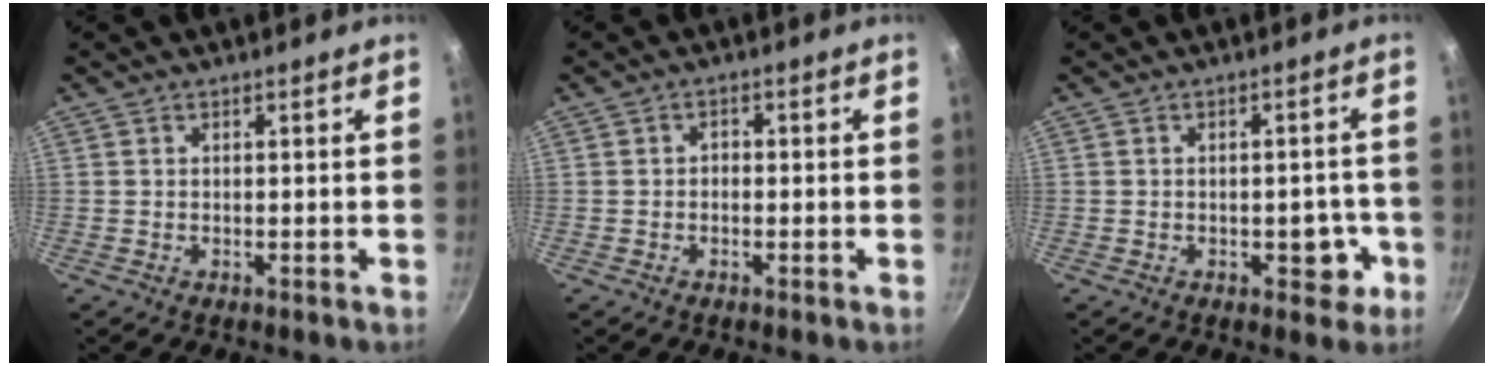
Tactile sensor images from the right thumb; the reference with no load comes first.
{"total": 1.2, "force": [-0.4, 0.9, 0.7], "torque": [-0.010, 0.006, -0.009]}
{"total": 5.0, "force": [-1.7, 3.1, 3.5], "torque": [-0.012, 0.015, -0.018]}